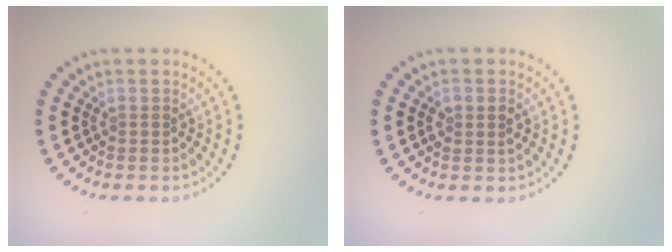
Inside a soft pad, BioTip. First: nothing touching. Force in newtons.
{"total": 1.5, "press": 1.5, "slide": 0.4}